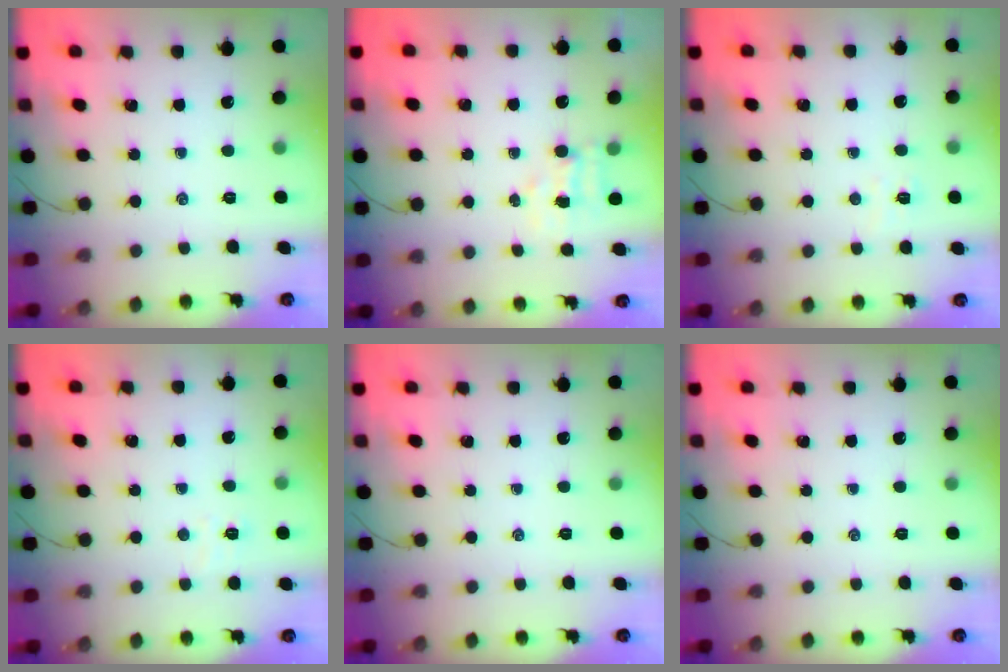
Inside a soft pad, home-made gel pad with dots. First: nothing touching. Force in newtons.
{"total": 3.8, "press": 3.7, "slide": 0.9}
{"total": 4.1, "press": 3.9, "slide": 1.0}
{"total": 3.6, "press": 3.4, "slide": 0.9}
{"total": 0.0}
{"total": 0.0}